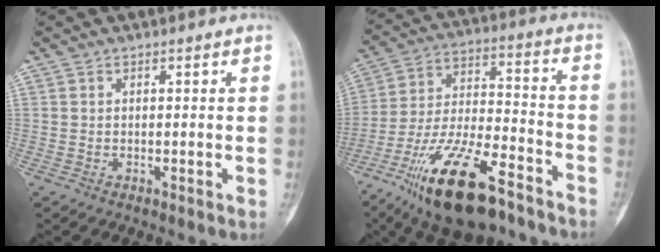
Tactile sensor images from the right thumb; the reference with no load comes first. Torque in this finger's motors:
{"motor_torque": [1.02, -0.03, 1.60, -1.16, 0.11]}